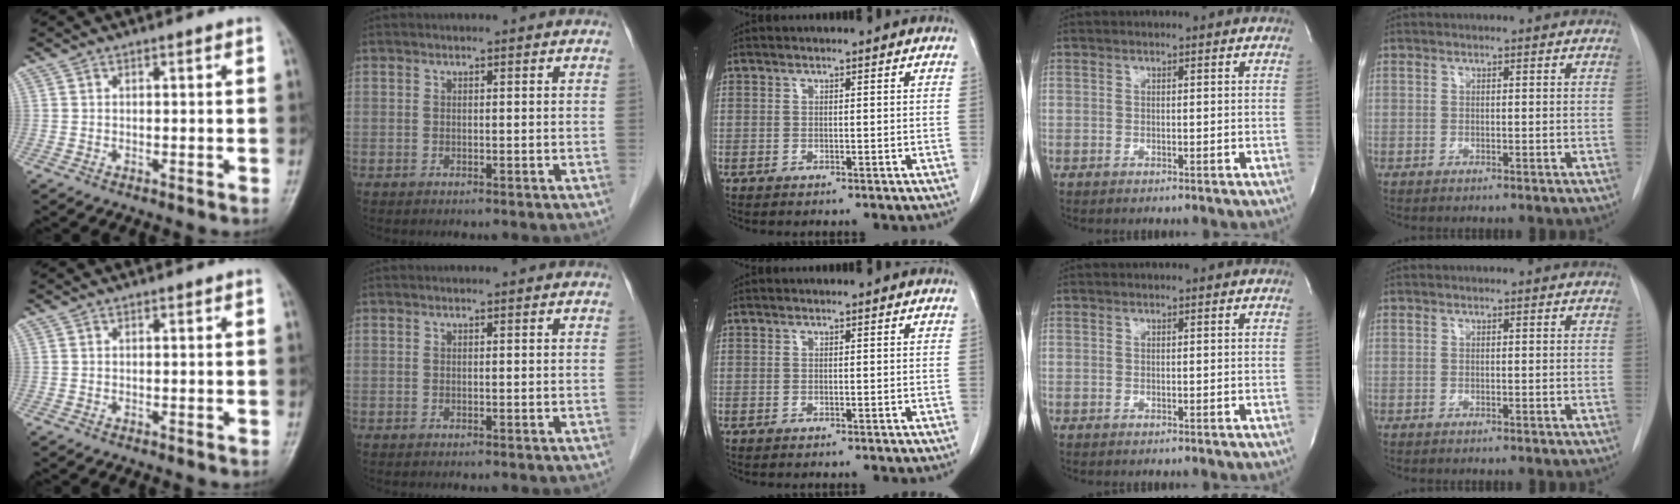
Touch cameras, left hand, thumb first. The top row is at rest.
{}